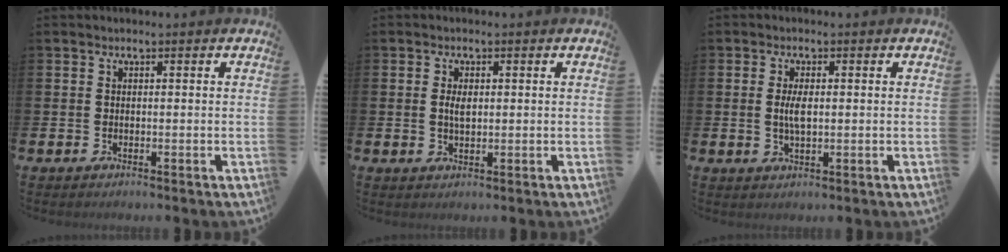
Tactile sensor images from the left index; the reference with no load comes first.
{"total": 2.2, "force": [0.5, 1.1, 1.9], "torque": [-0.028, 0.002, 0.004]}
{"total": 3.1, "force": [0.4, 1.2, 2.8], "torque": [-0.044, 0.000, 0.002]}